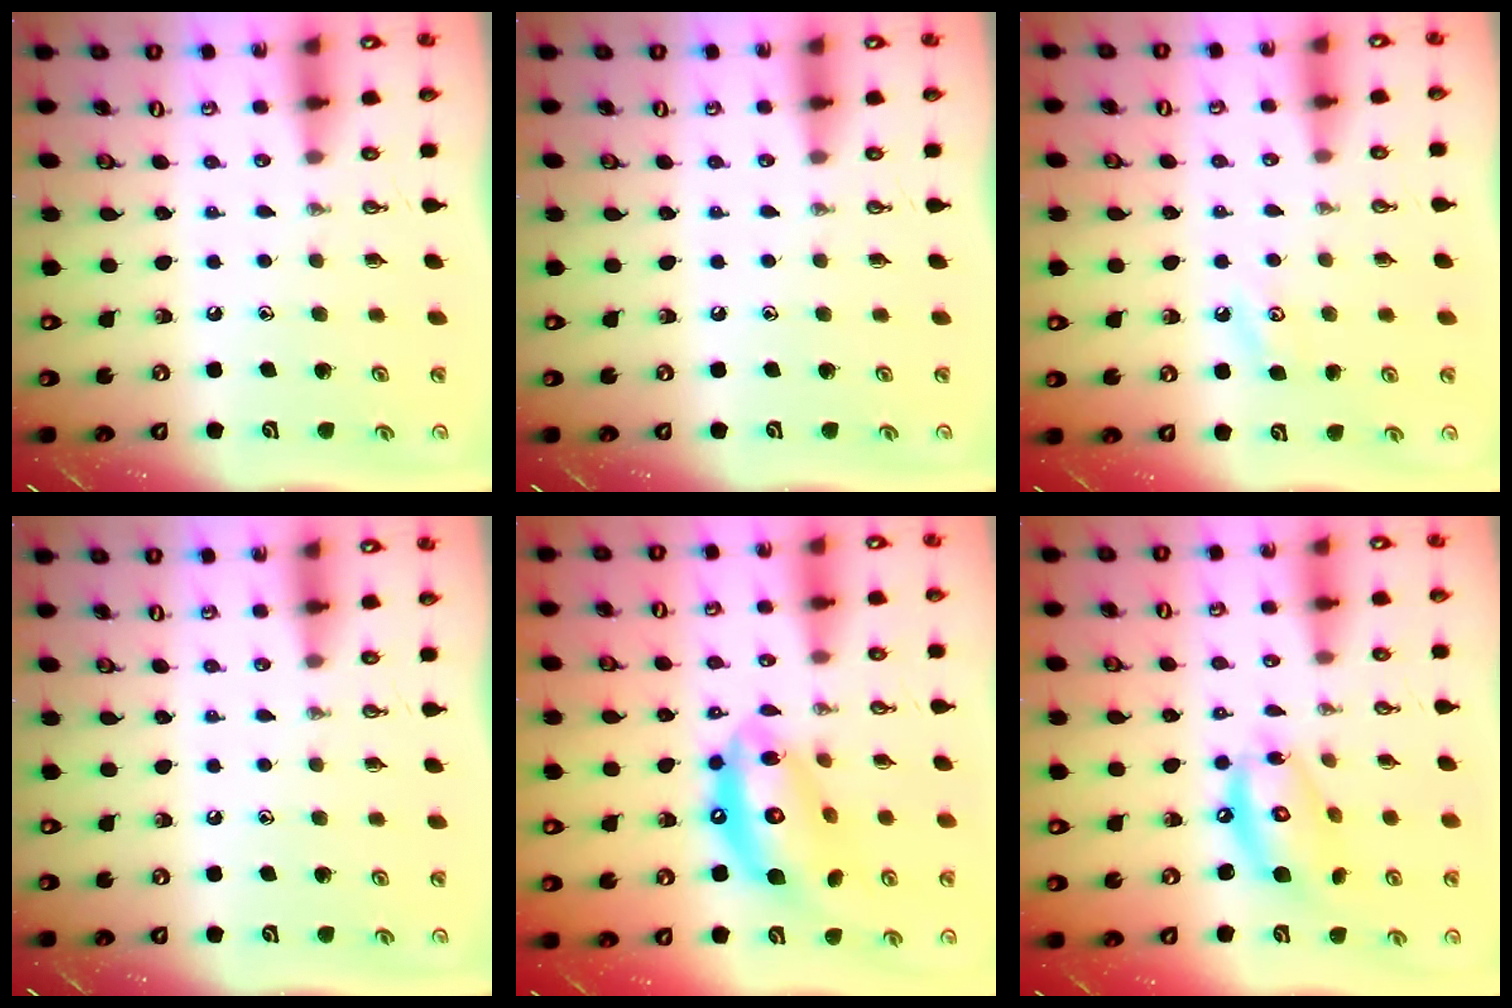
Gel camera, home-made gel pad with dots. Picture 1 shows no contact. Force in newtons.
{"total": 0.0}
{"total": 3.7, "press": 3.7, "slide": 0.5}
{"total": 0.0}
{"total": 16.3, "press": 16.2, "slide": 1.5}
{"total": 12.7, "press": 12.7, "slide": 1.1}